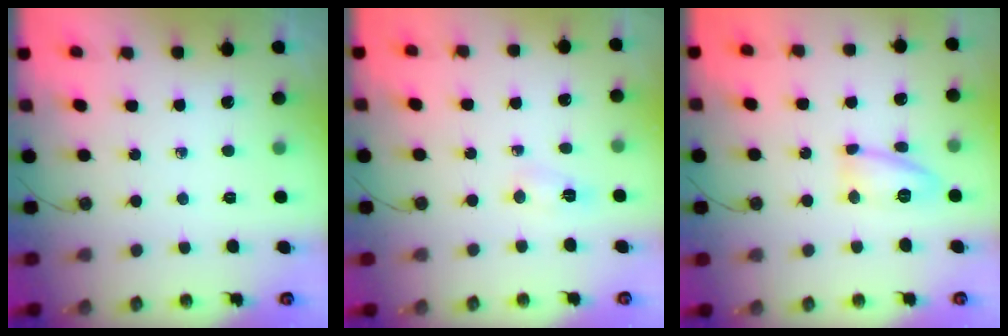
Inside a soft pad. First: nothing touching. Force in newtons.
{"total": 4.1, "press": 4.1, "slide": 0.4}
{"total": 11.2, "press": 11.1, "slide": 0.9}